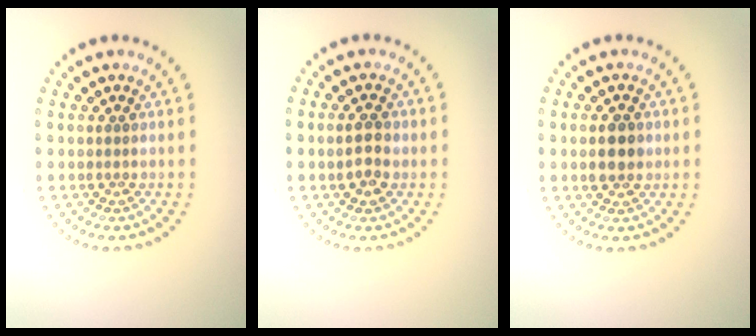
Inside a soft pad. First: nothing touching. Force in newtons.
{"total": 2.3, "press": 2.3, "slide": 0.2}
{"total": 2.5, "press": 2.5, "slide": 0.2}